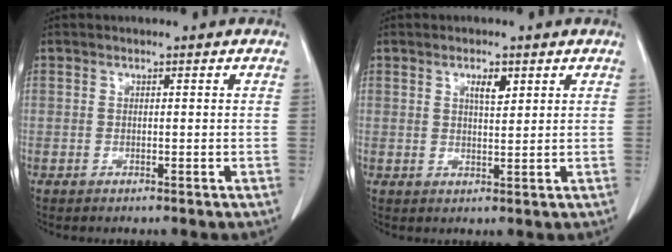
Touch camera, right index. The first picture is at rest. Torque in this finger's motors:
{"motor_torque": [0.31, 0.17, 0.07, 0.03]}